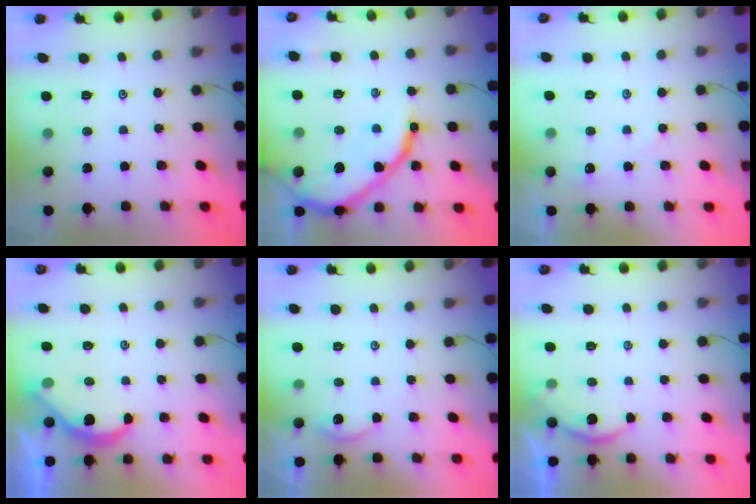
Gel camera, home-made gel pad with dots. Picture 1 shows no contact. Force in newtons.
{"total": 16.4, "press": 16.3, "slide": 1.4}
{"total": 1.8, "press": 1.8, "slide": 0.4}
{"total": 5.7, "press": 5.7, "slide": 0.2}
{"total": 4.5, "press": 4.5, "slide": 0.3}
{"total": 2.9, "press": 2.9, "slide": 0.2}